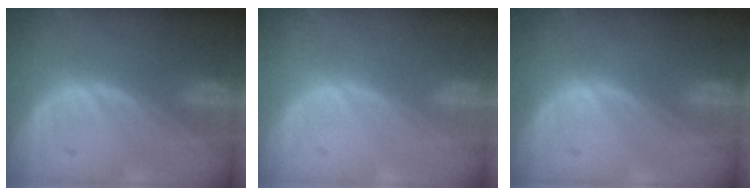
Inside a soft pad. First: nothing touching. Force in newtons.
{"total": 0.0}
{"total": 0.0}